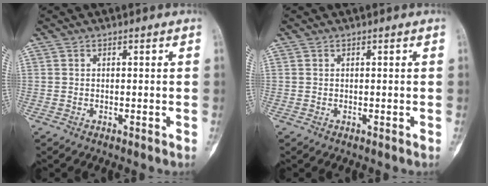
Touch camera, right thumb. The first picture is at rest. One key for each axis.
{"total": 0.0}